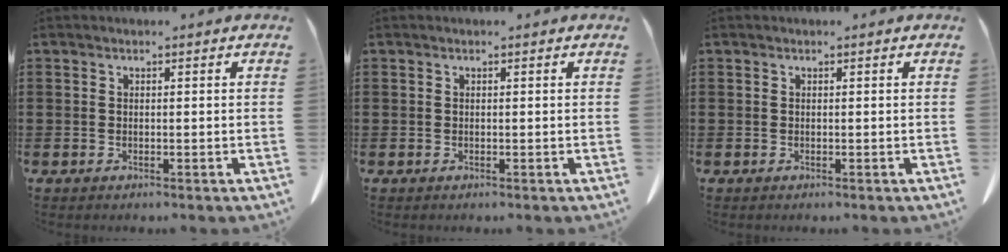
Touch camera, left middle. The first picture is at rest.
{"total": 0.0}
{"total": 0.0}